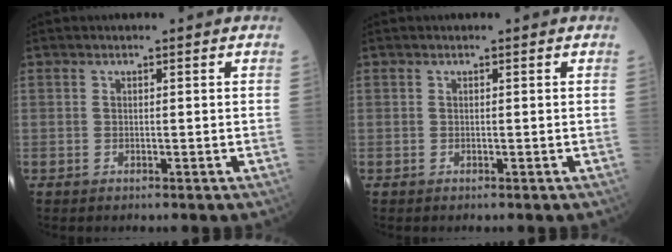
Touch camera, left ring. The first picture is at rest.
{"total": 0.0}